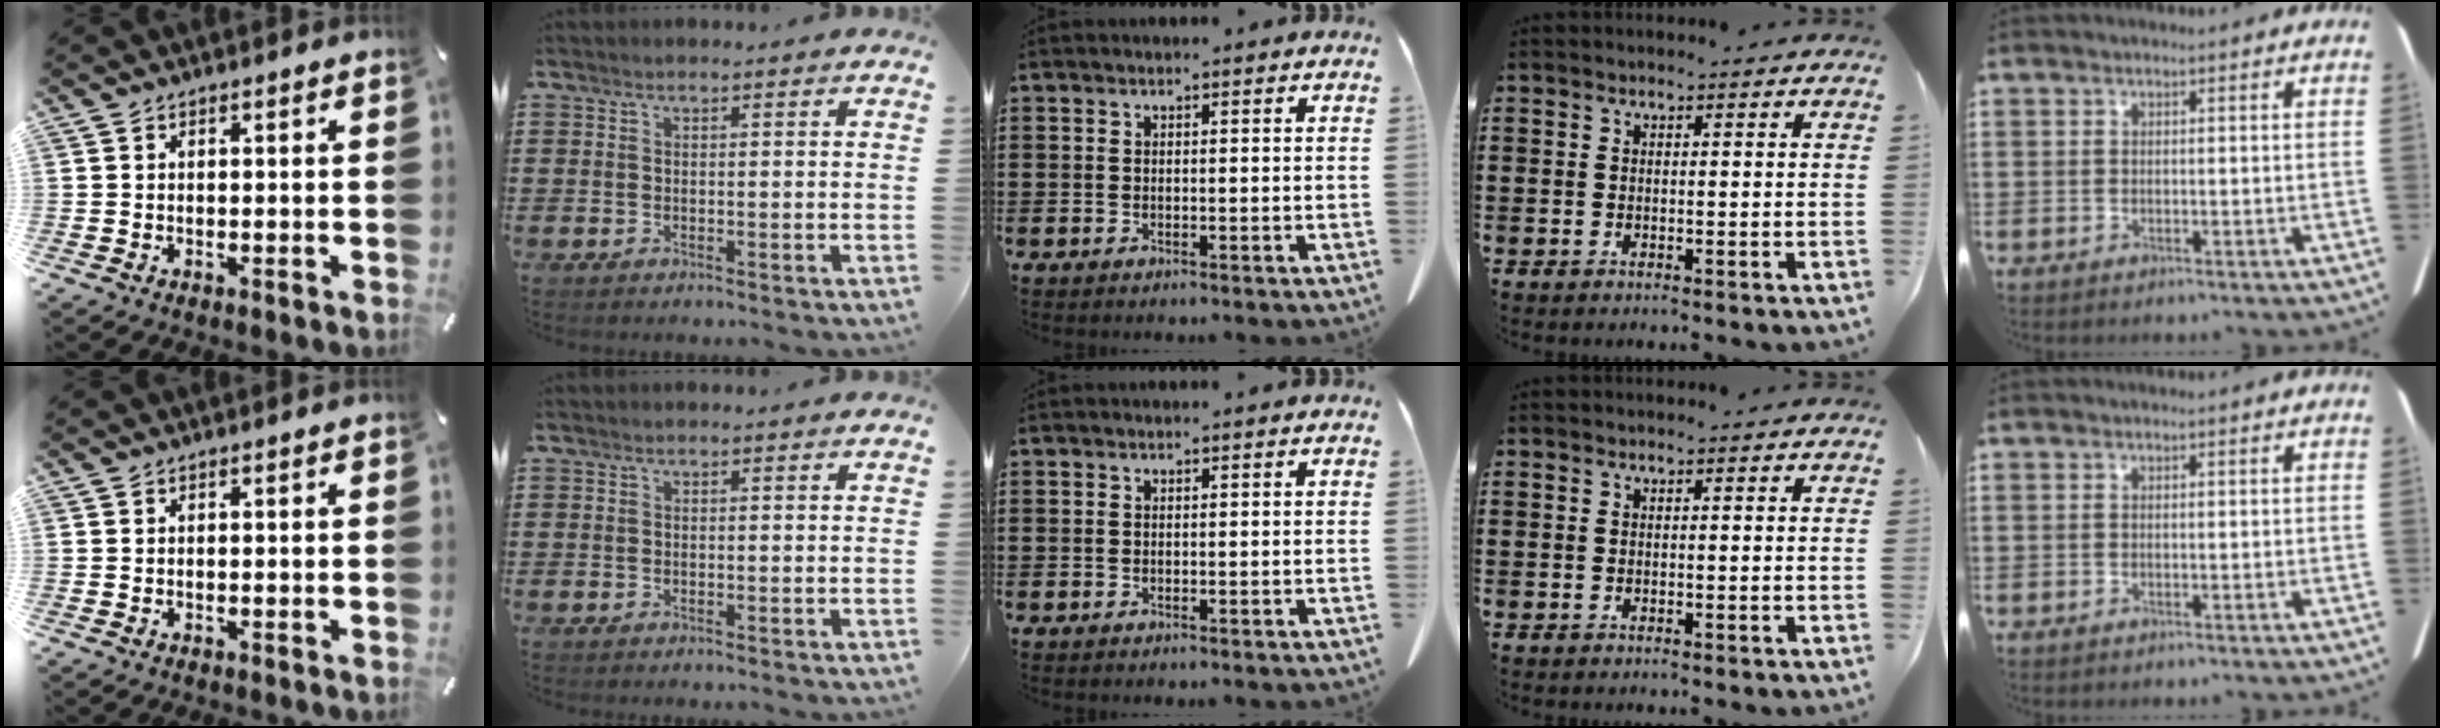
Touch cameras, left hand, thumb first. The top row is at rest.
{}